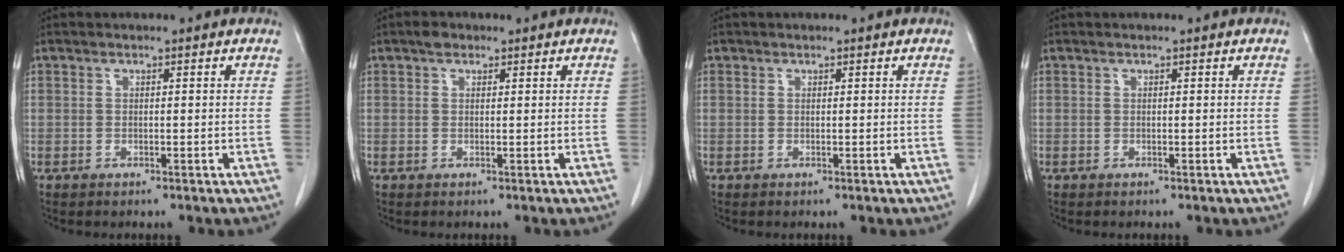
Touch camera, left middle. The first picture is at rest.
{"total": 1.2, "force": [0.8, 0.7, 0.5], "torque": [-0.012, 0.006, 0.011]}
{"total": 0.0}
{"total": 0.0}